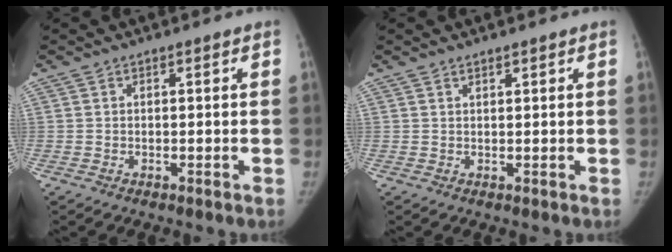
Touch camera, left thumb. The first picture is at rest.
{"total": 1.0, "force": [0.8, 0.2, 0.4], "torque": [-0.006, -0.005, 0.015]}